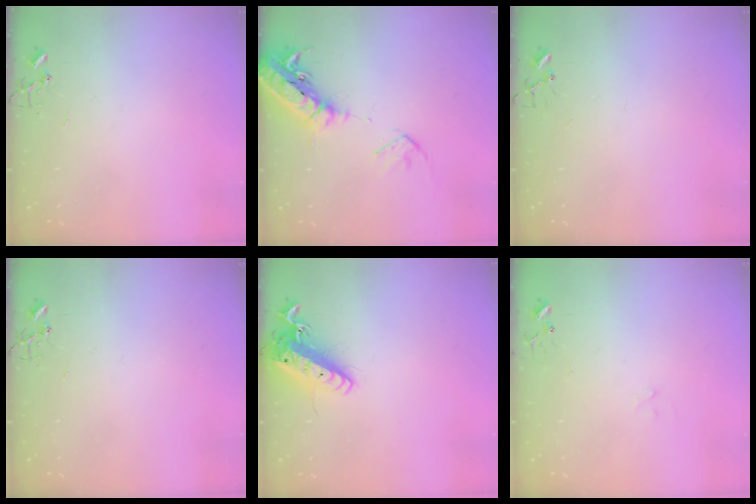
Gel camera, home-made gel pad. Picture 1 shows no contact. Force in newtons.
{"total": 18.4, "press": 17.9, "slide": 4.4}
{"total": 4.1, "press": 4.1, "slide": 0.2}
{"total": 0.0}
{"total": 15.2, "press": 14.9, "slide": 3.0}
{"total": 7.6, "press": 7.6, "slide": 0.5}